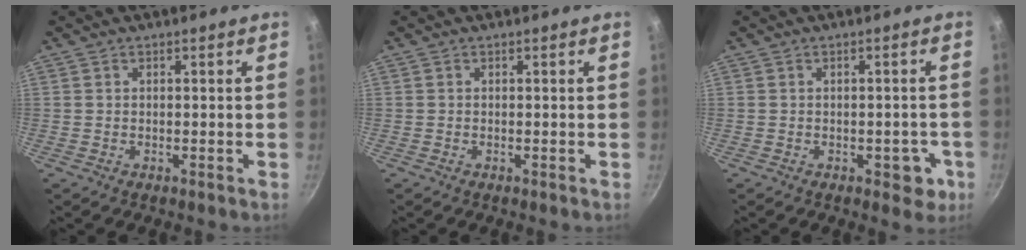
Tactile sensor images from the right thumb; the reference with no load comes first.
{"total": 0.0}
{"total": 4.7, "force": [-1.7, 2.8, 3.4], "torque": [-0.011, 0.015, -0.017]}